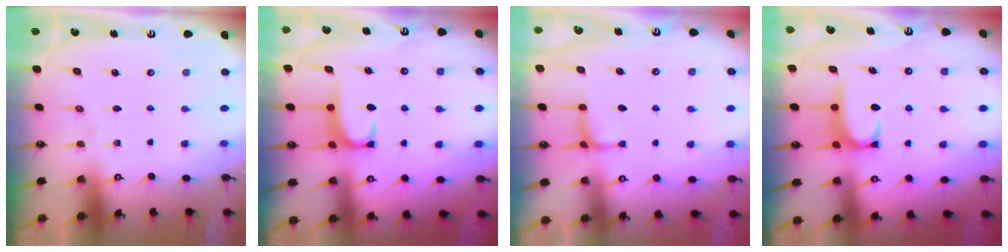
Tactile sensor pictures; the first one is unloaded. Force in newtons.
{"total": 1.7, "press": 1.6, "slide": 0.5}
{"total": 1.7, "press": 1.6, "slide": 0.4}
{"total": 1.8, "press": 1.7, "slide": 0.5}